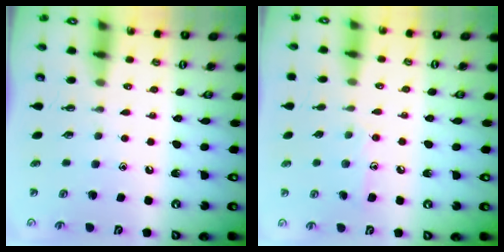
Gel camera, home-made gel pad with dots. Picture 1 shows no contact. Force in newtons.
{"total": 7.0, "press": 7.0, "slide": 0.6}